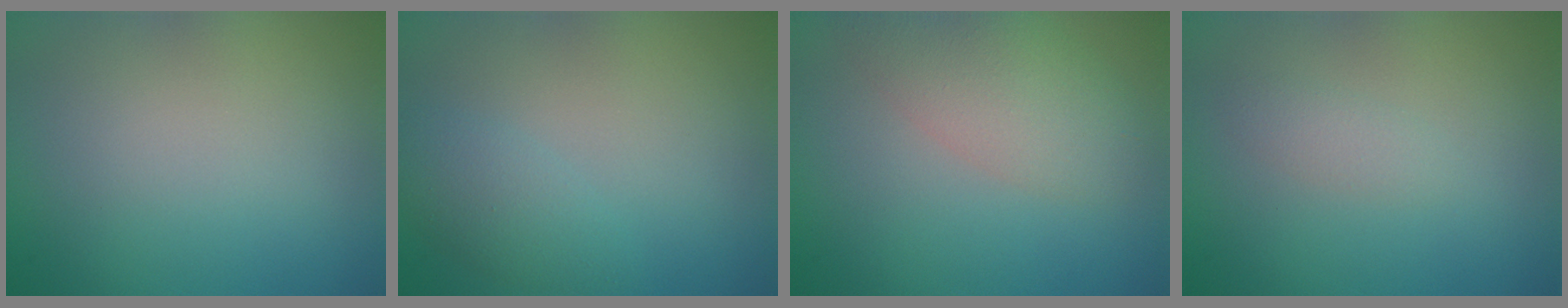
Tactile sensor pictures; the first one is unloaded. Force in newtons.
{"total": 2.2, "press": 2.2, "slide": 0.2}
{"total": 4.8, "press": 4.8, "slide": 0.4}
{"total": 1.2, "press": 1.2, "slide": 0.1}